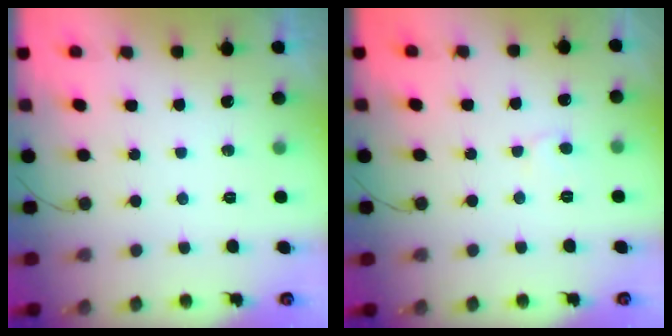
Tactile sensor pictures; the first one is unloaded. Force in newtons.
{"total": 5.1, "press": 5.0, "slide": 0.5}